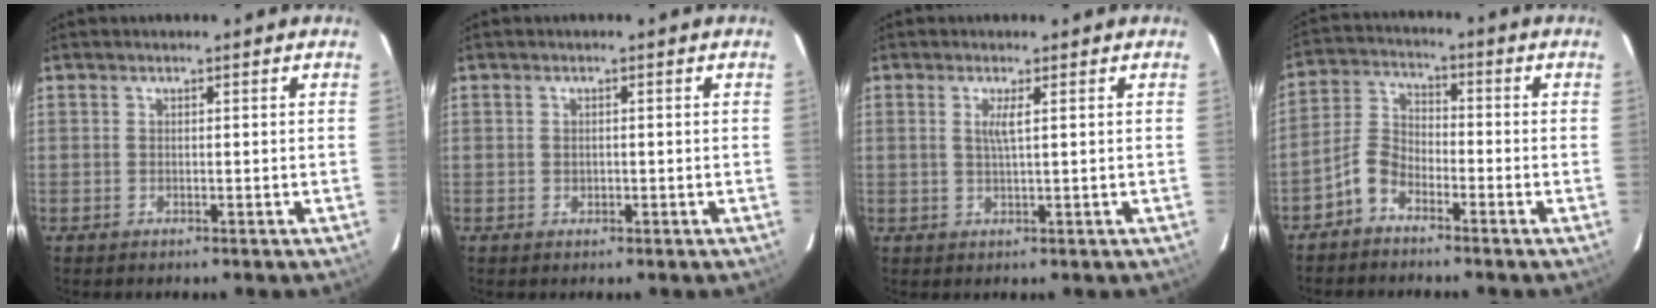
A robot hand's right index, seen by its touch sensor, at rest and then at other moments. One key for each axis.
{"total": 0.7, "fx": -0.1, "fy": 0.7, "fz": 0.2, "tx": -0.001, "ty": 0.000, "tz": -0.001}
{"total": 2.2, "fx": 0.7, "fy": -0.1, "fz": 2.1, "tx": -0.040, "ty": -0.002, "tz": 0.012}
{"total": 5.6, "fx": -4.0, "fy": 3.0, "fz": 2.7, "tx": -0.062, "ty": 0.020, "tz": -0.086}